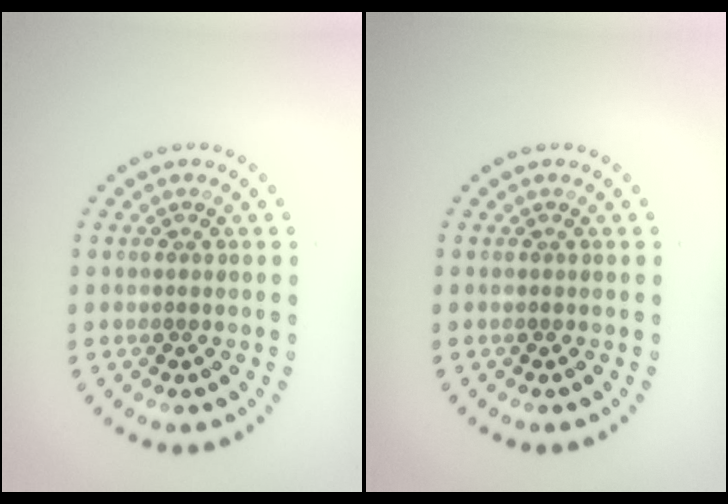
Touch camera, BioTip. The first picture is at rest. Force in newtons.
{"total": 0.0}